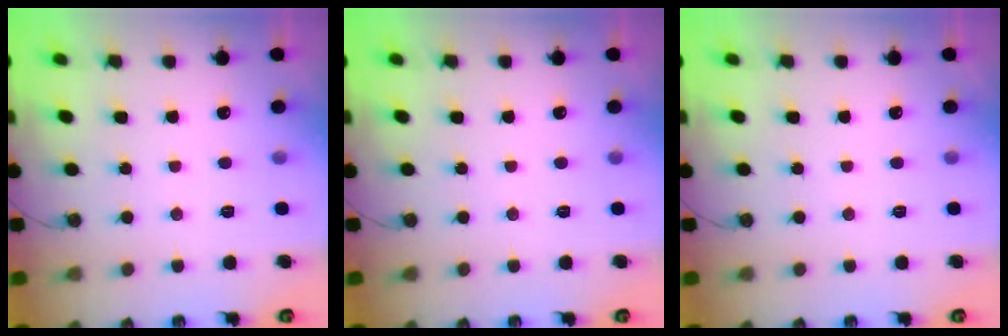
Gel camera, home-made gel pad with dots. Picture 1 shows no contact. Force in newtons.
{"total": 0.0}
{"total": 0.0}